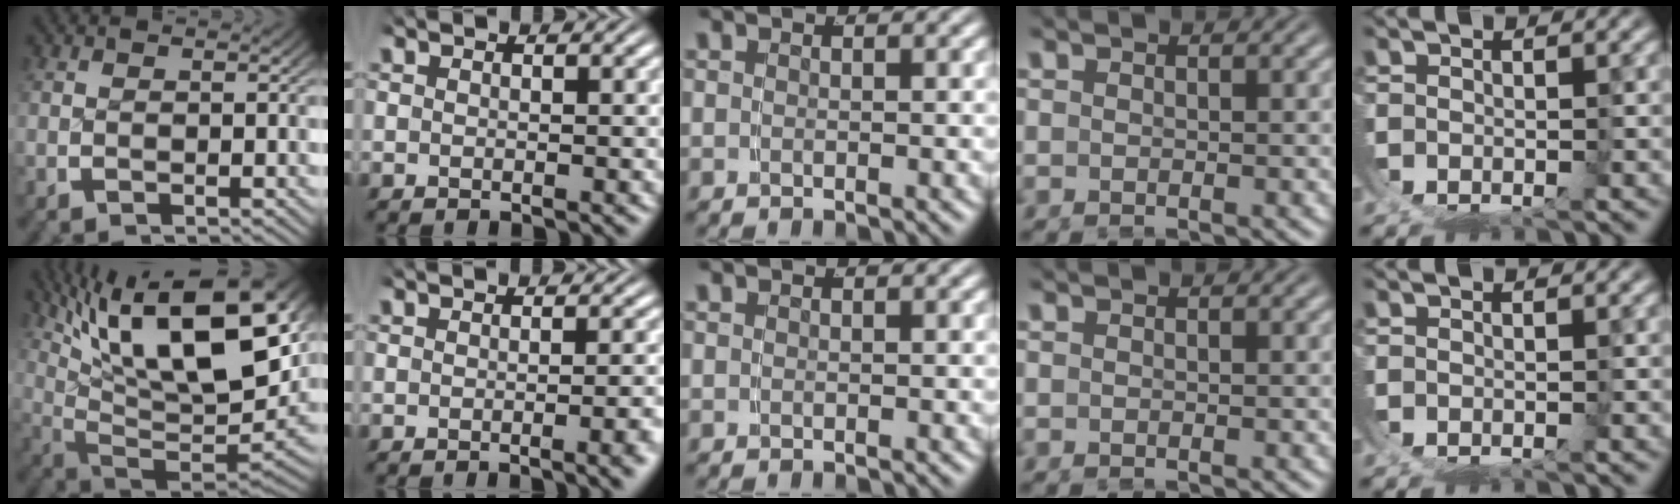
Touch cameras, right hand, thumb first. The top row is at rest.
{"thumb": {"total": 18.4, "force": [1.9, 10.7, 14.9], "torque": [-0.276, -0.045, 0.048]}, "index": {"total": 2.0, "force": [-1.1, -0.2, 1.6], "torque": [-0.020, 0.006, -0.020]}}